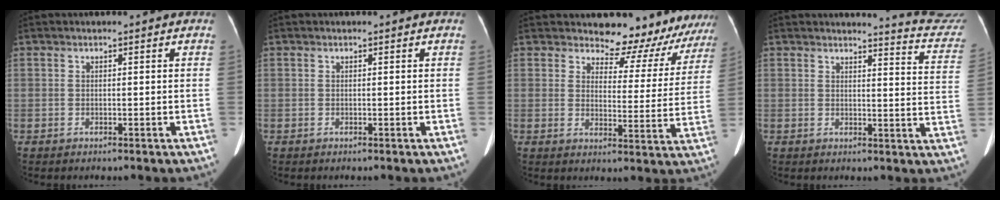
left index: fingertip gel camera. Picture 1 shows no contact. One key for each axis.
{"total": 0.0}
{"total": 12.5, "fx": 11.8, "fy": 3.9, "fz": 1.1, "tx": 0.010, "ty": -0.041, "tz": 0.119}
{"total": 11.4, "fx": 11.4, "fy": -0.8, "fz": 0.4, "tx": 0.006, "ty": -0.105, "tz": 0.099}